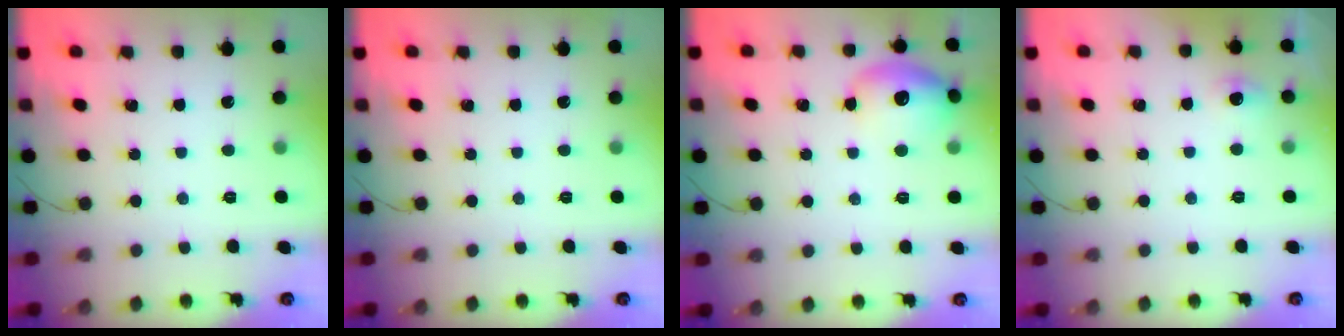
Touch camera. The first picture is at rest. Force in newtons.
{"total": 0.0}
{"total": 17.3, "press": 13.1, "slide": 11.4}
{"total": 11.7, "press": 4.5, "slide": 10.8}